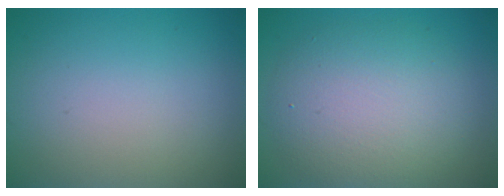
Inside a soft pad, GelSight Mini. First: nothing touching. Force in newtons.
{"total": 6.8, "press": 6.8, "slide": 0.4}